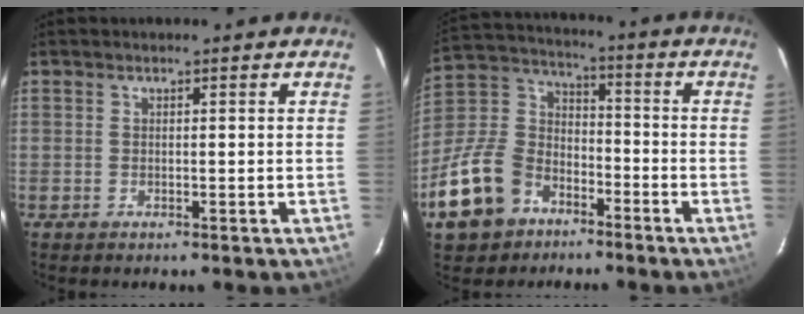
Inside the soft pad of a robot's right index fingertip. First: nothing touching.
{"total": 17.6, "force": [-9.8, 12.4, 7.7], "torque": [-0.202, 0.035, -0.159]}